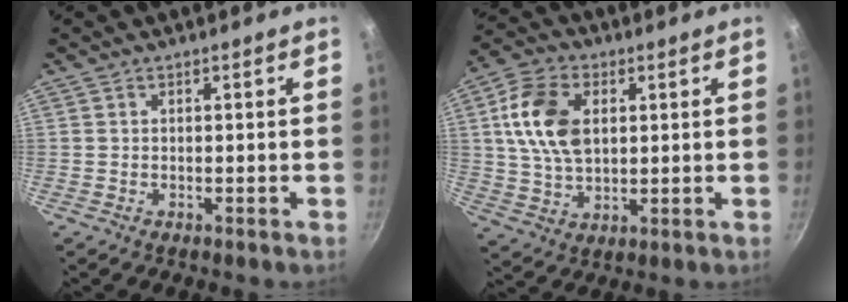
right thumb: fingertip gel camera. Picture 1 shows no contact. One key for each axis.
{"total": 12.9, "fx": 2.7, "fy": 8.4, "fz": 9.4, "tx": -0.163, "ty": 0.003, "tz": 0.047}